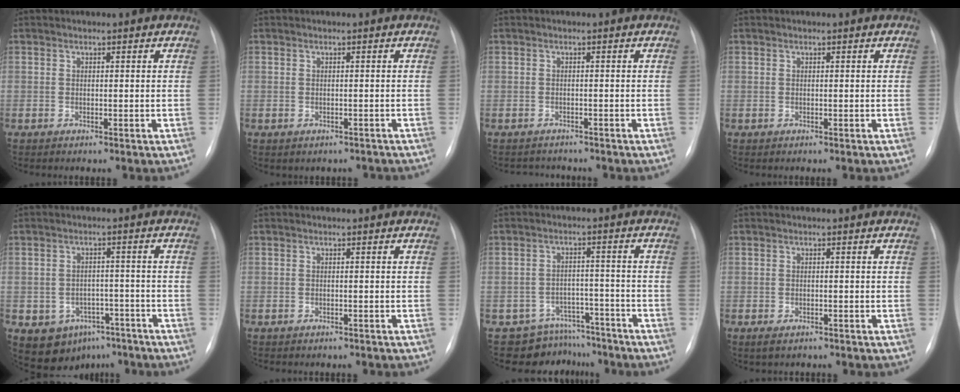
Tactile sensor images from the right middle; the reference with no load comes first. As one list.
[{"total": 2.5, "force": [-2.0, 1.5, 0.5], "torque": [-0.007, 0.009, -0.021]}, {"total": 2.3, "force": [-2.1, 0.8, -0.4], "torque": [0.007, -0.003, -0.032]}, {"total": 0.0}, {"total": 8.3, "force": [-4.9, 6.1, 2.7], "torque": [-0.036, 0.021, -0.061]}, {"total": 2.6, "force": [-2.3, 1.0, 0.8], "torque": [-0.015, -0.003, -0.024]}, {"total": 7.8, "force": [-6.7, 3.8, -1.1], "torque": [0.030, 0.040, -0.093]}, {"total": 2.0, "force": [-1.4, 0.9, 1.0], "torque": [-0.021, -0.002, -0.016]}]